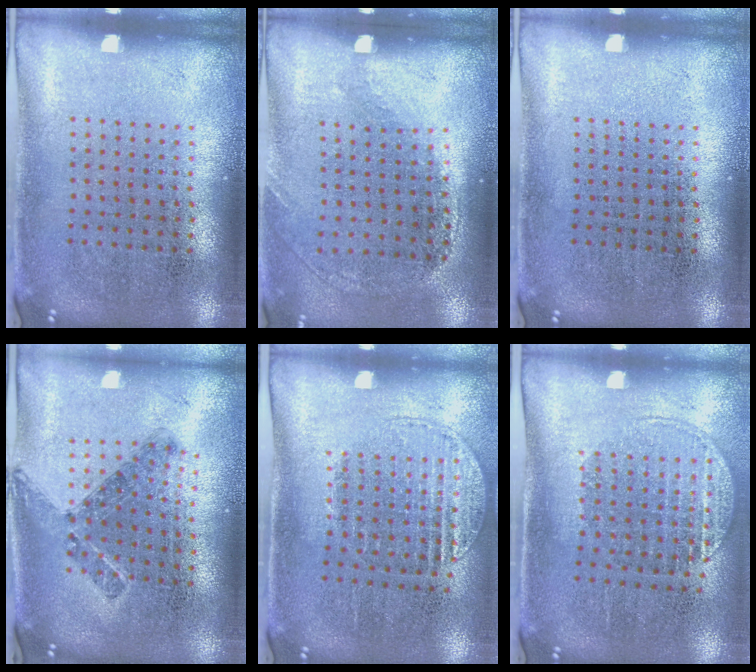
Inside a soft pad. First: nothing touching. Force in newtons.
{"total": 1.2, "press": 0.9, "slide": 0.9}
{"total": 0.0}
{"total": 0.8, "press": 0.7, "slide": 0.4}
{"total": 1.3, "press": 1.1, "slide": 0.7}
{"total": 1.5, "press": 1.3, "slide": 0.8}